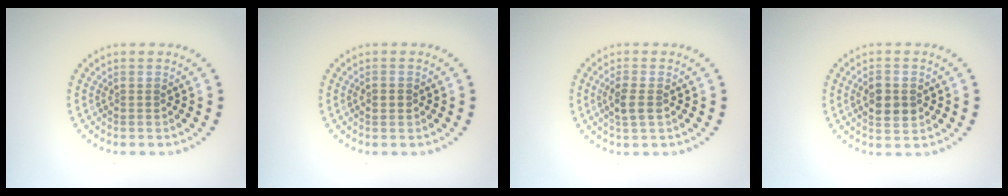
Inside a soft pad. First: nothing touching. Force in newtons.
{"total": 1.4, "press": 1.4, "slide": 0.0}
{"total": 2.0, "press": 1.9, "slide": 0.7}
{"total": 3.2, "press": 3.2, "slide": 0.1}